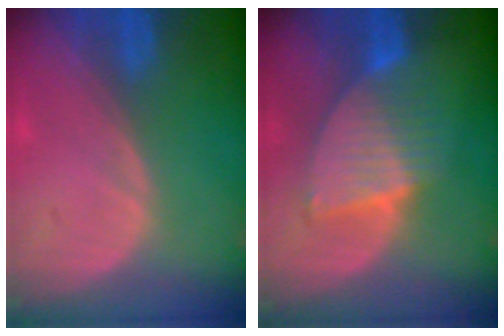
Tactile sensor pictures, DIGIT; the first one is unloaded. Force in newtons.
{"total": 7.0, "press": 6.8, "slide": 1.6}